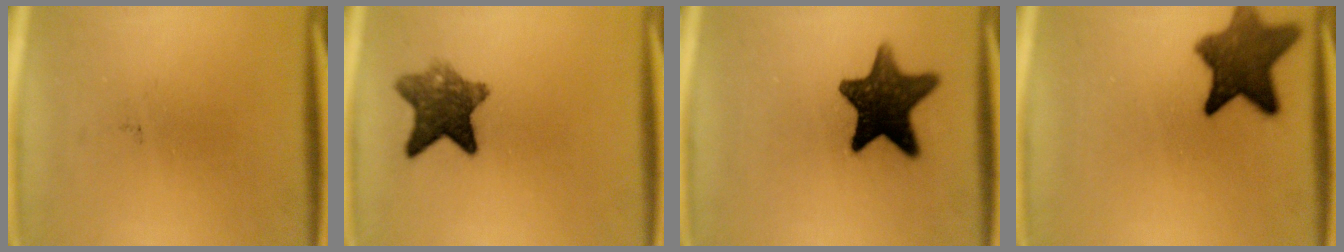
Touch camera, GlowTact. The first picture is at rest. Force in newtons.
{"total": 7.9}
{"total": 13.1}
{"total": 9.9}